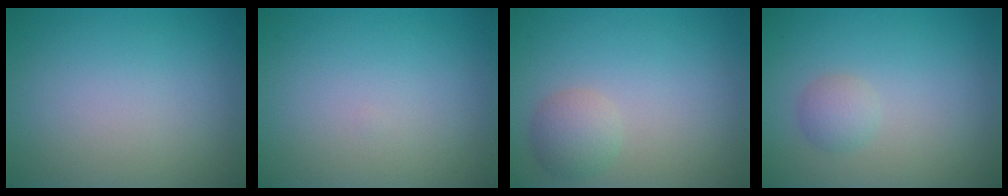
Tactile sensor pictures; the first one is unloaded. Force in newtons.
{"total": 0.0}
{"total": 2.3, "press": 2.3, "slide": 0.2}
{"total": 1.4, "press": 1.4, "slide": 0.1}